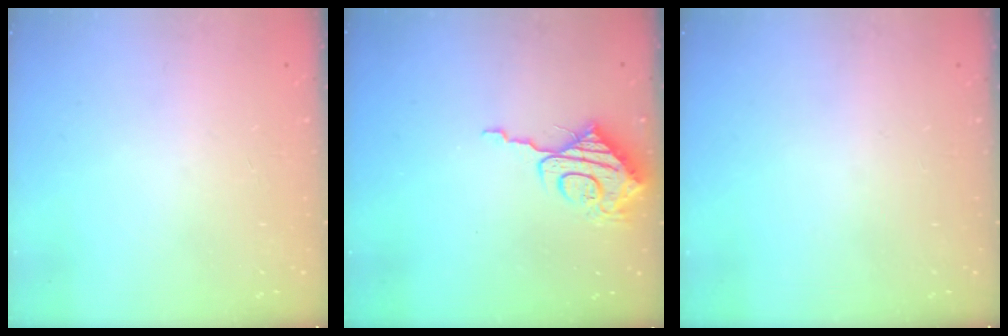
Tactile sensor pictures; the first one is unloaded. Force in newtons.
{"total": 10.0, "press": 10.0, "slide": 0.4}
{"total": 0.0}